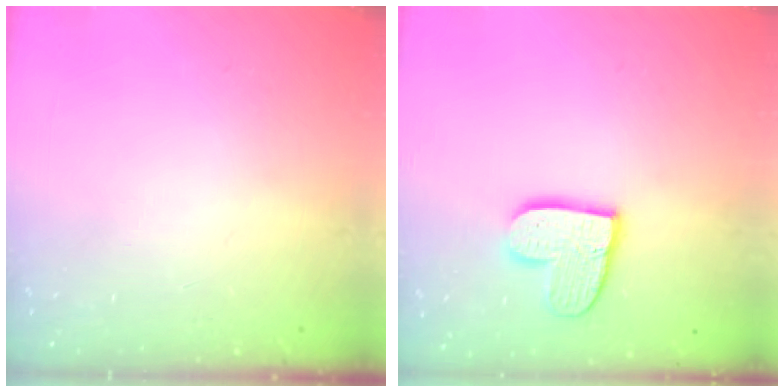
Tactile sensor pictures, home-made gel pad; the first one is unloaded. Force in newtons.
{"total": 11.5, "press": 11.4, "slide": 0.9}